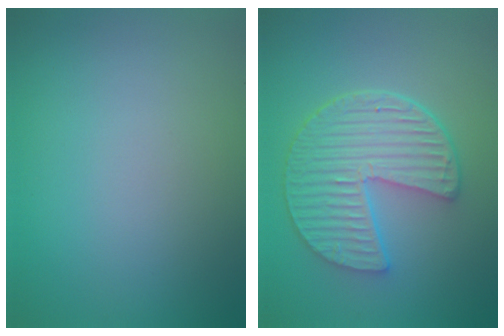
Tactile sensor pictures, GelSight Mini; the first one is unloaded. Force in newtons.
{"total": 6.2, "press": 4.8, "slide": 4.0}